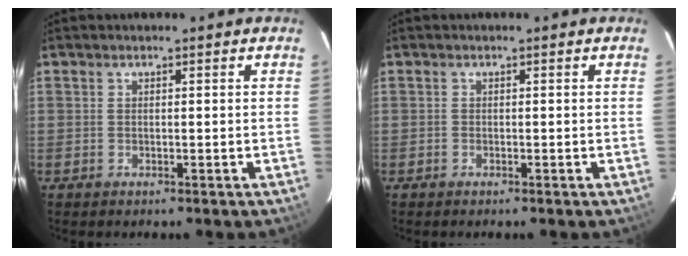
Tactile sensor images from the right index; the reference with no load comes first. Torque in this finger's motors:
{"motor_torque": [0.15, -0.17, 0.05, 0.02]}